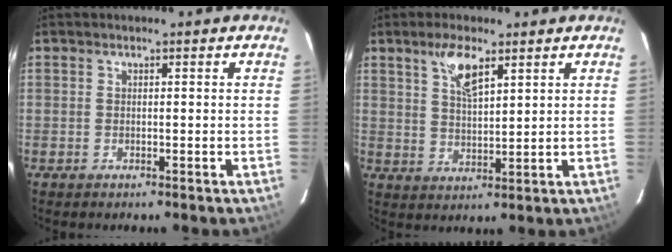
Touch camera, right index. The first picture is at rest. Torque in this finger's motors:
{"motor_torque": [0.25, 0.24, 0.15, 0.10]}